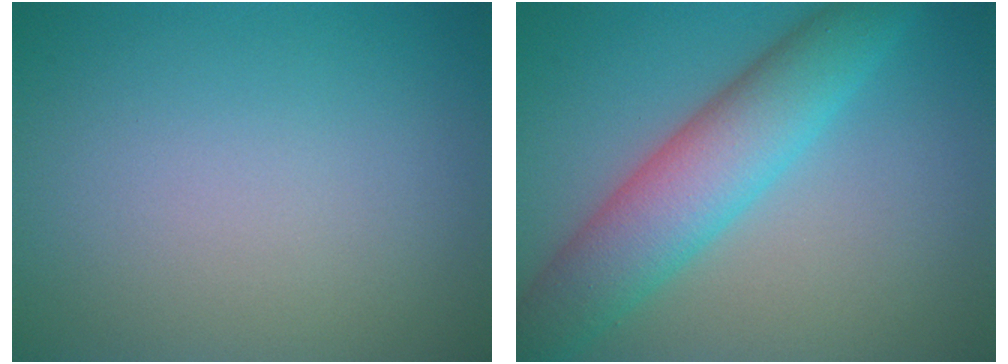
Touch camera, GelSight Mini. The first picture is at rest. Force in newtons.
{"total": 6.8, "press": 6.8, "slide": 0.1}